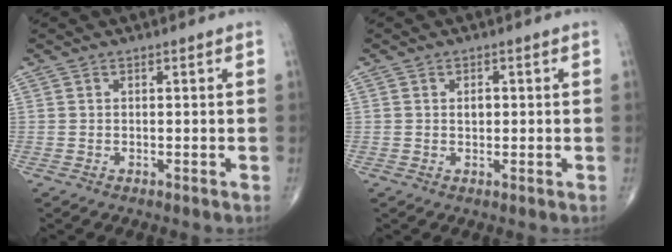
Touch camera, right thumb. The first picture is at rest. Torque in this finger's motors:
{"motor_torque": [0.01, 0.19, 0.45, 0.16, -0.01]}